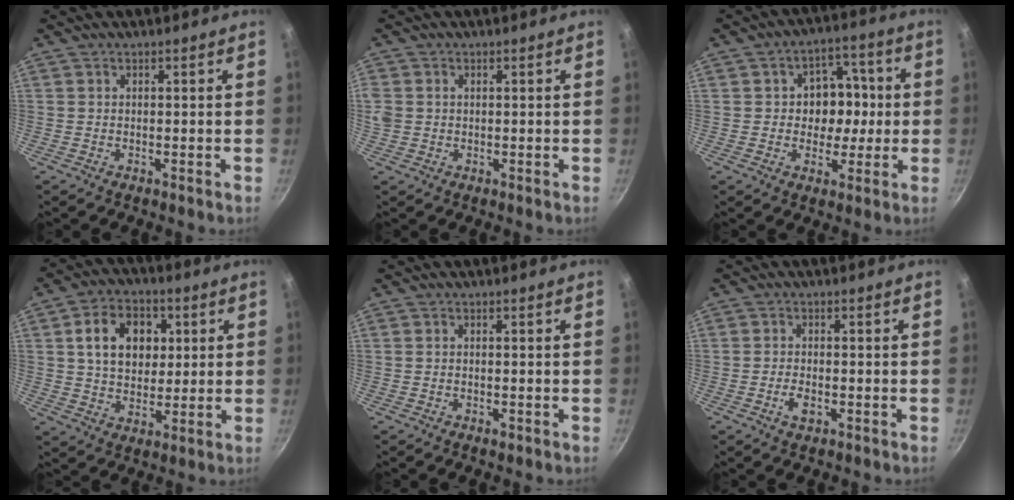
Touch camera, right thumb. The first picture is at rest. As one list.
[{"total": 3.2, "force": [0.4, 2.7, 1.6], "torque": [-0.030, 0.003, 0.008]}, {"total": 10.0, "force": [0.1, 8.3, 5.7], "torque": [-0.029, 0.013, -0.006]}, {"total": 12.6, "force": [3.0, 9.4, 7.9], "torque": [-0.099, 0.005, 0.045]}, {"total": 0.9, "force": [-0.5, 0.4, 0.6], "torque": [-0.013, 0.003, -0.008]}, {"total": 3.0, "force": [-1.2, 1.5, 2.3], "torque": [-0.048, 0.006, -0.024]}]